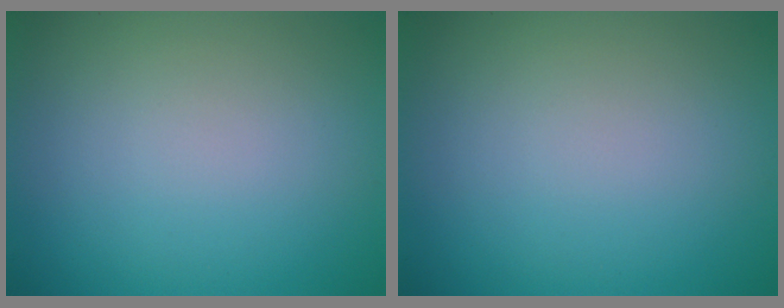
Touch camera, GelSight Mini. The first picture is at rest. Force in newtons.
{"total": 0.0}